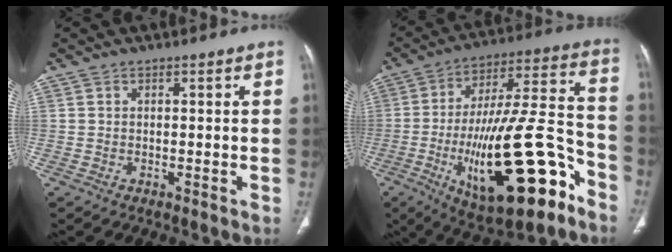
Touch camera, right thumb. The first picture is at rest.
{"total": 28.0, "force": [-11.5, 9.4, 23.8], "torque": [-0.391, 0.053, -0.168]}